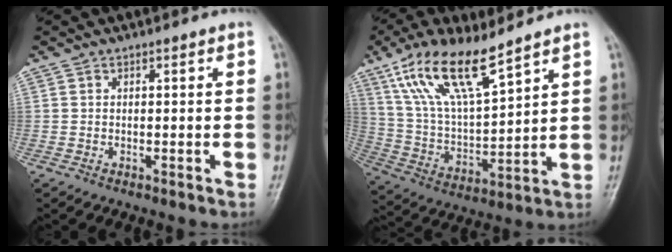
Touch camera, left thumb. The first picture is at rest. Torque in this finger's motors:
{"motor_torque": [0.39, 0.42, 1.41, -1.36, 0.56]}